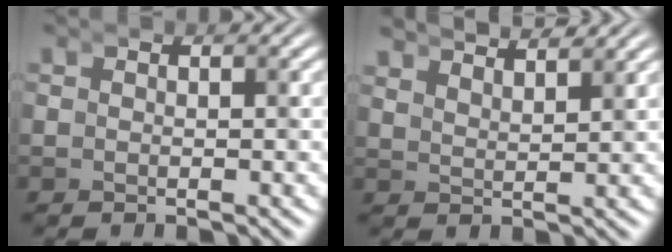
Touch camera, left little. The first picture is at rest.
{"total": 3.2, "force": [3.0, 0.5, 0.9], "torque": [-0.022, 0.003, 0.048]}